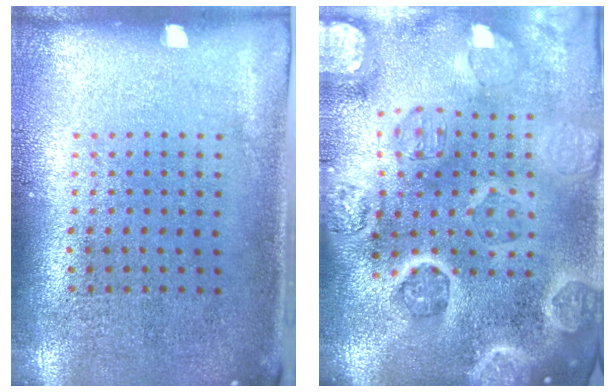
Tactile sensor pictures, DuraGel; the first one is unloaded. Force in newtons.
{"total": 5.4, "press": 4.6, "slide": 2.9}